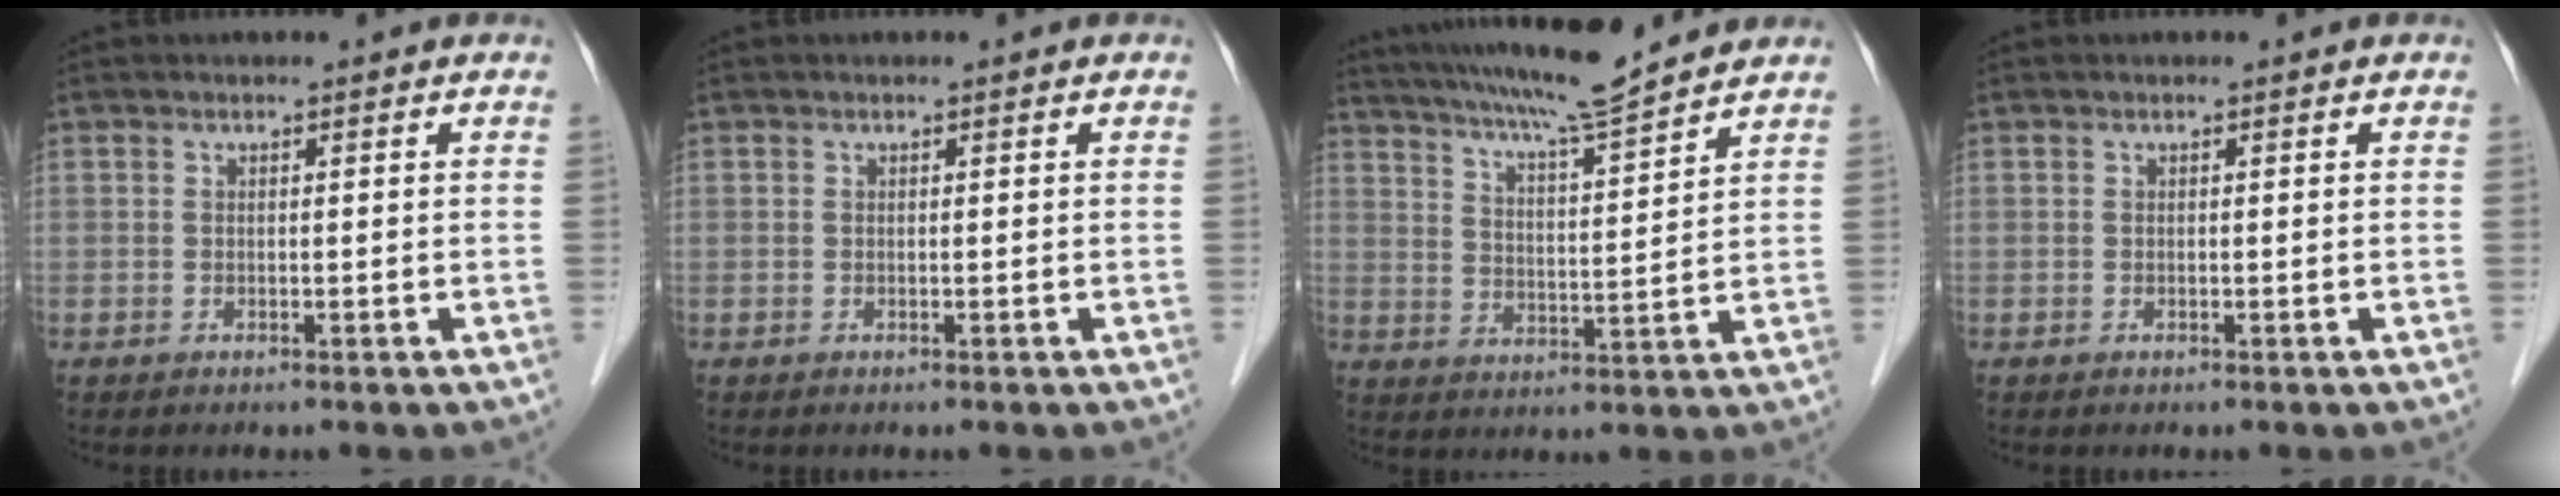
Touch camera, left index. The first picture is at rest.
{"total": 0.0}
{"total": 13.2, "force": [11.8, -0.3, 5.9], "torque": [-0.109, 0.008, 0.185]}
{"total": 0.0}